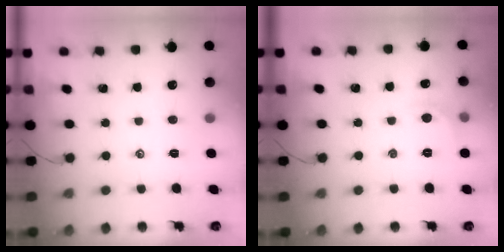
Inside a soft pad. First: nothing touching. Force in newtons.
{"total": 4.8, "press": 4.7, "slide": 1.2}